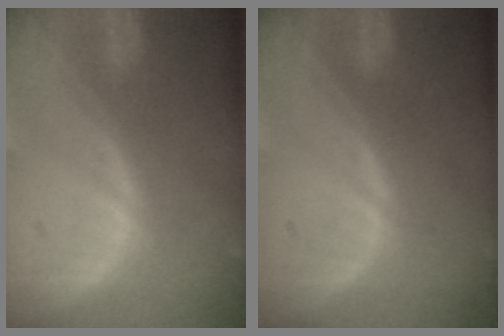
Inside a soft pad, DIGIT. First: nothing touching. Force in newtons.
{"total": 0.0}